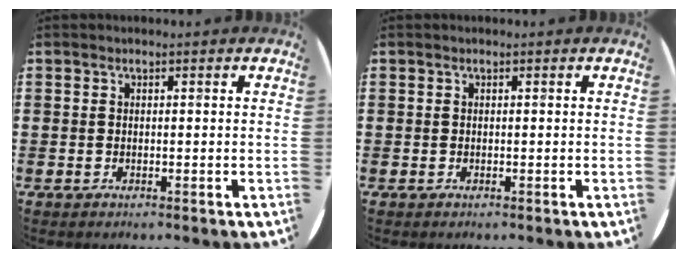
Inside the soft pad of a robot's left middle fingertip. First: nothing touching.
{"total": 0.0}